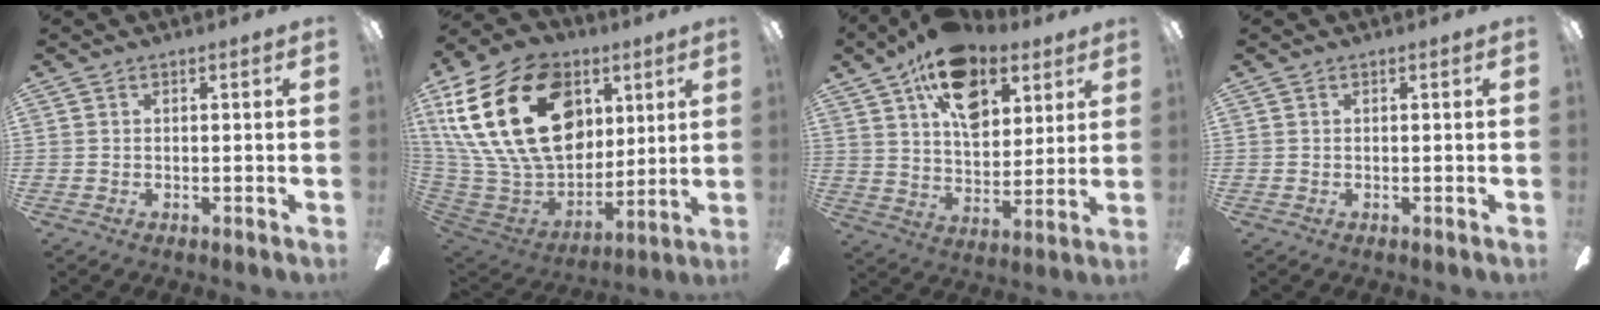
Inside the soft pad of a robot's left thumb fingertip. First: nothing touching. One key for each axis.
{"total": 32.0, "fx": 9.7, "fy": 21.1, "fz": 22.0, "tx": -0.470, "ty": -0.020, "tz": 0.187}
{"total": 17.0, "fx": 9.6, "fy": 9.9, "fz": 10.0, "tx": -0.153, "ty": -0.033, "tz": 0.169}
{"total": 0.0}